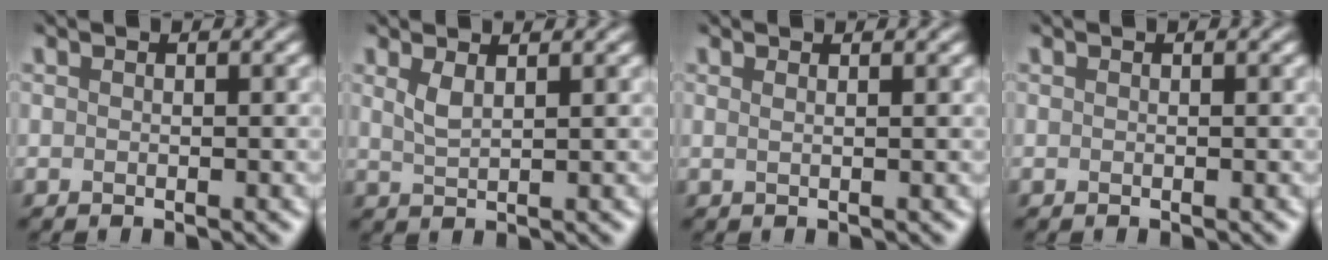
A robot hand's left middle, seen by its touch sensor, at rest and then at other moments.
{"total": 0.8, "force": [0.8, -0.1, 0.3], "torque": [-0.015, 0.005, 0.027]}
{"total": 1.0, "force": [0.5, 0.5, 0.7], "torque": [-0.006, 0.008, -0.006]}
{"total": 0.0}